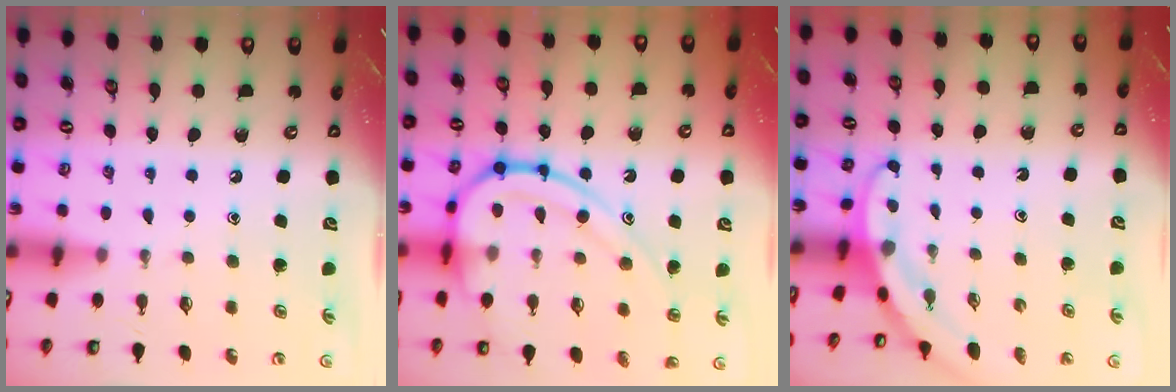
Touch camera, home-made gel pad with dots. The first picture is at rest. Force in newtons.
{"total": 18.1, "press": 18.1, "slide": 1.1}
{"total": 3.0, "press": 3.0, "slide": 0.1}